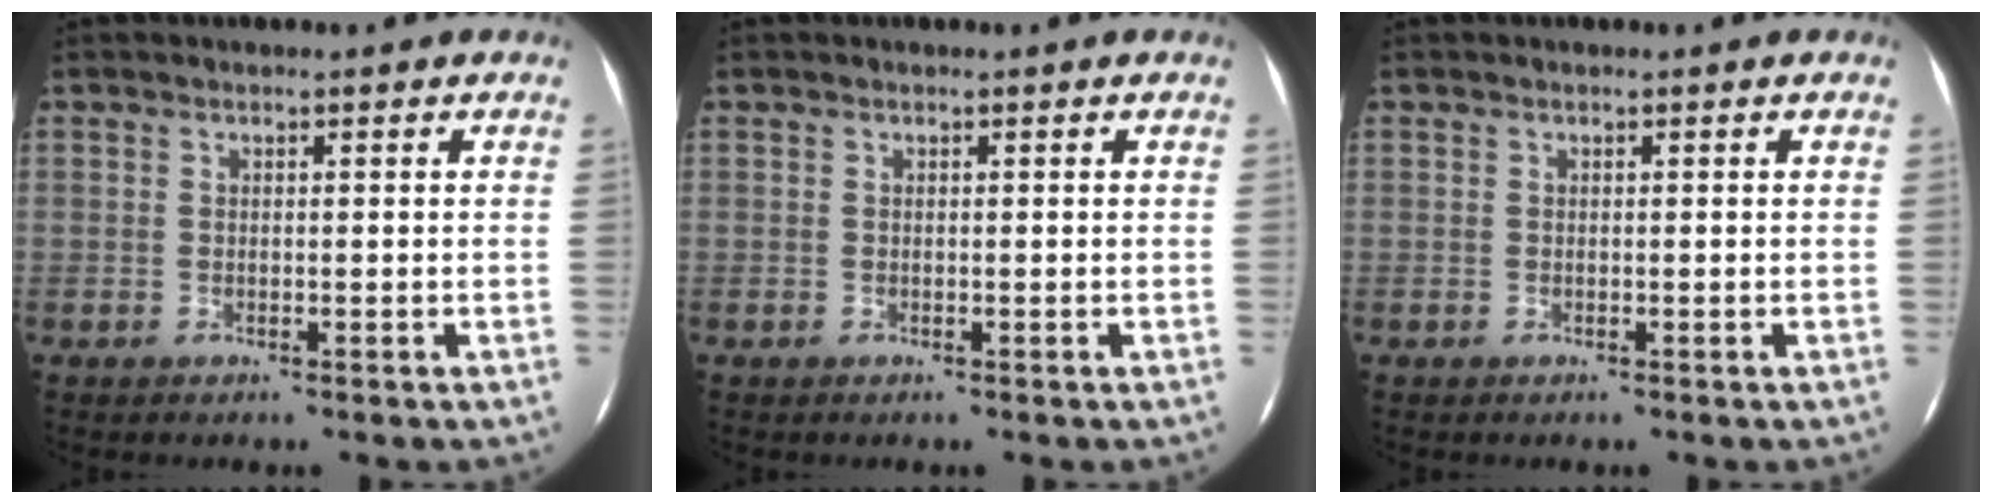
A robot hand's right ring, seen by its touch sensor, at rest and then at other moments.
{"total": 0.0}
{"total": 0.0}